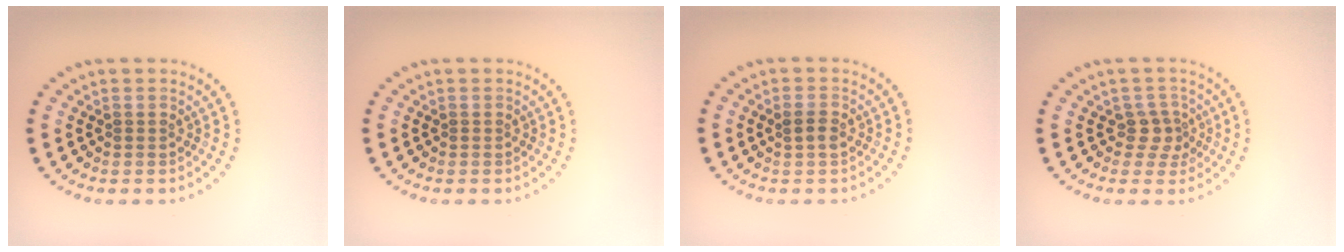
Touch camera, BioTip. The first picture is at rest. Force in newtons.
{"total": 0.0}
{"total": 1.3, "press": 1.3, "slide": 0.4}
{"total": 2.0, "press": 1.6, "slide": 1.2}